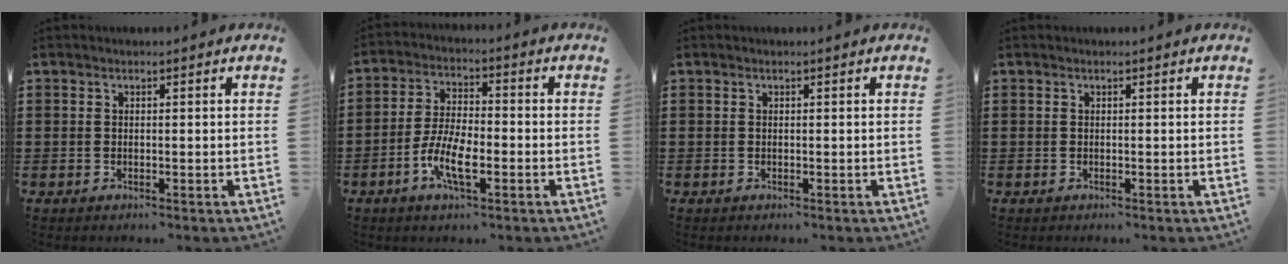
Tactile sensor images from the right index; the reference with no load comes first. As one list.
[{"total": 7.4, "force": [-3.0, 2.6, 6.2], "torque": [-0.143, -0.010, -0.061]}, {"total": 0.0}, {"total": 0.0}]